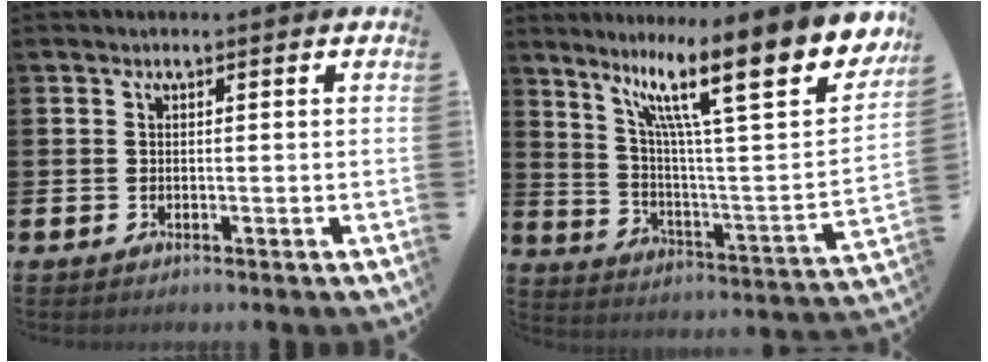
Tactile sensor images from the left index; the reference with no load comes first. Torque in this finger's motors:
{"motor_torque": [1.92, -0.22, 1.05, 0.21]}